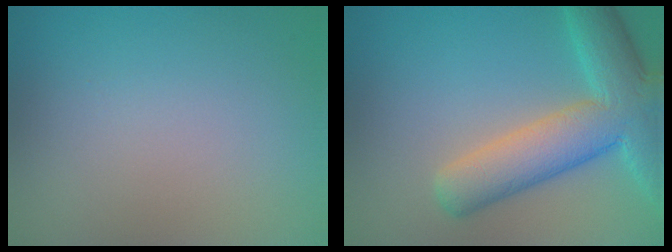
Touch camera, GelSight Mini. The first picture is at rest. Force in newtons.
{"total": 8.5, "press": 8.5, "slide": 0.5}